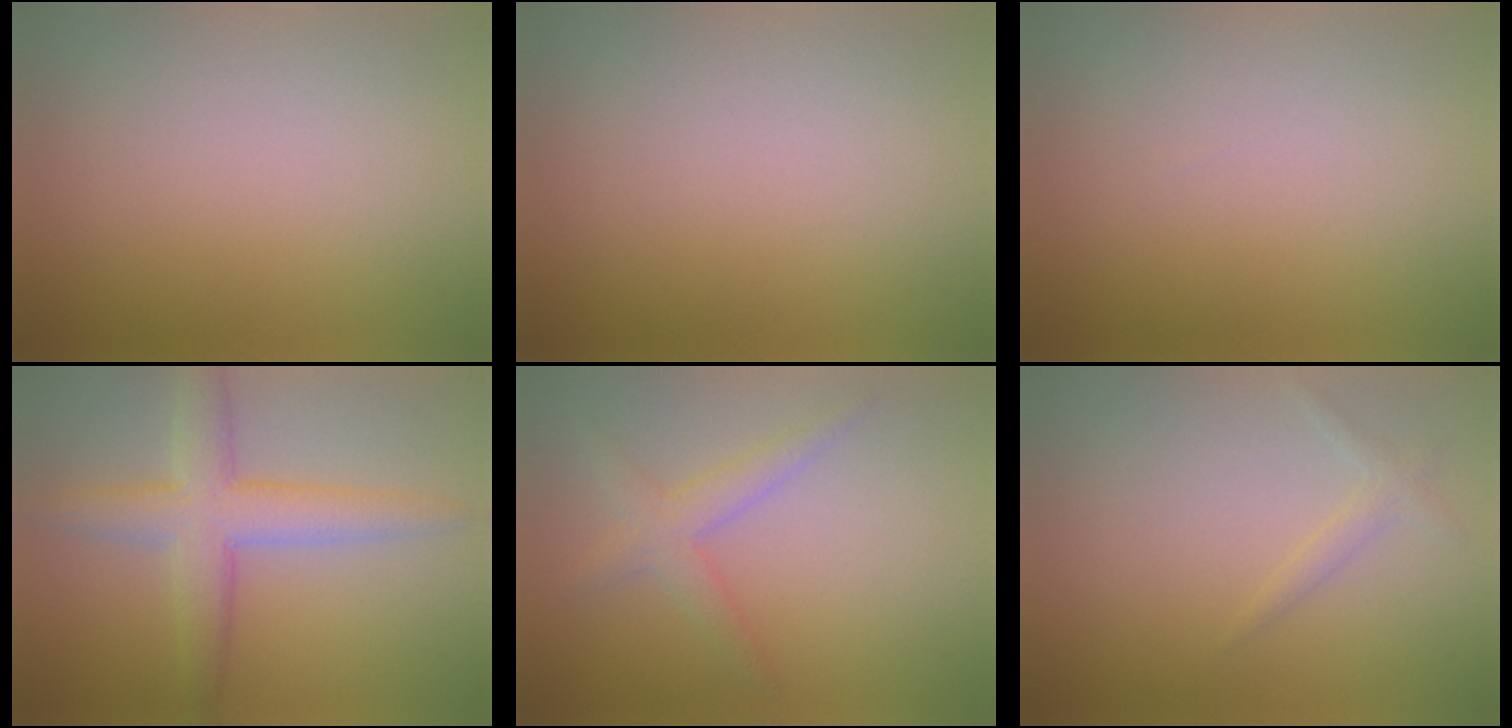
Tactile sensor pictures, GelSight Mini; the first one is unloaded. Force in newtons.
{"total": 0.0}
{"total": 0.0}
{"total": 5.0, "press": 5.0, "slide": 0.2}
{"total": 2.5, "press": 2.5, "slide": 0.2}
{"total": 1.0, "press": 1.0, "slide": 0.2}